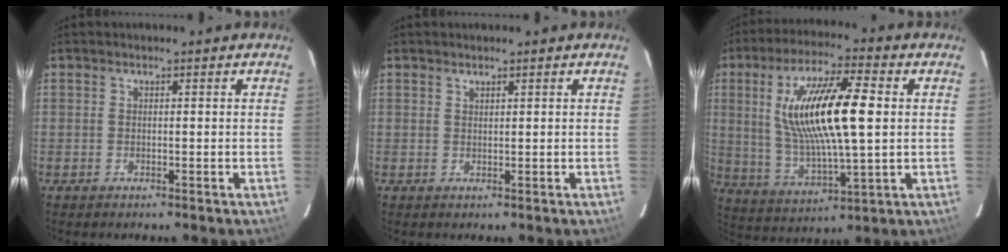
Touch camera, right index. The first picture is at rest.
{"total": 0.6, "force": [0.6, 0.1, 0.1], "torque": [-0.002, 0.002, 0.012]}
{"total": 18.4, "force": [3.0, 4.6, 17.5], "torque": [-0.333, 0.005, 0.064]}